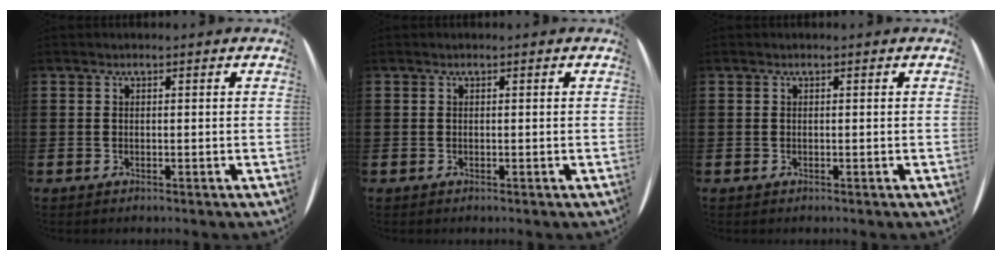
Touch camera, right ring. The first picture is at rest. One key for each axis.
{"total": 0.0}
{"total": 0.0}